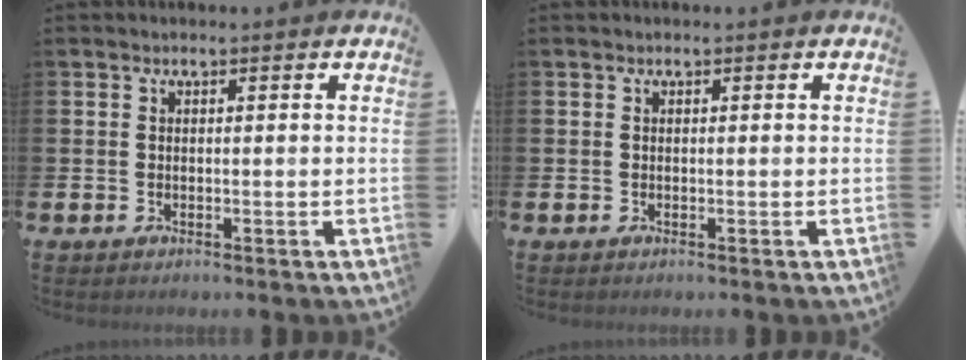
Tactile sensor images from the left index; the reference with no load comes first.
{"total": 0.0}